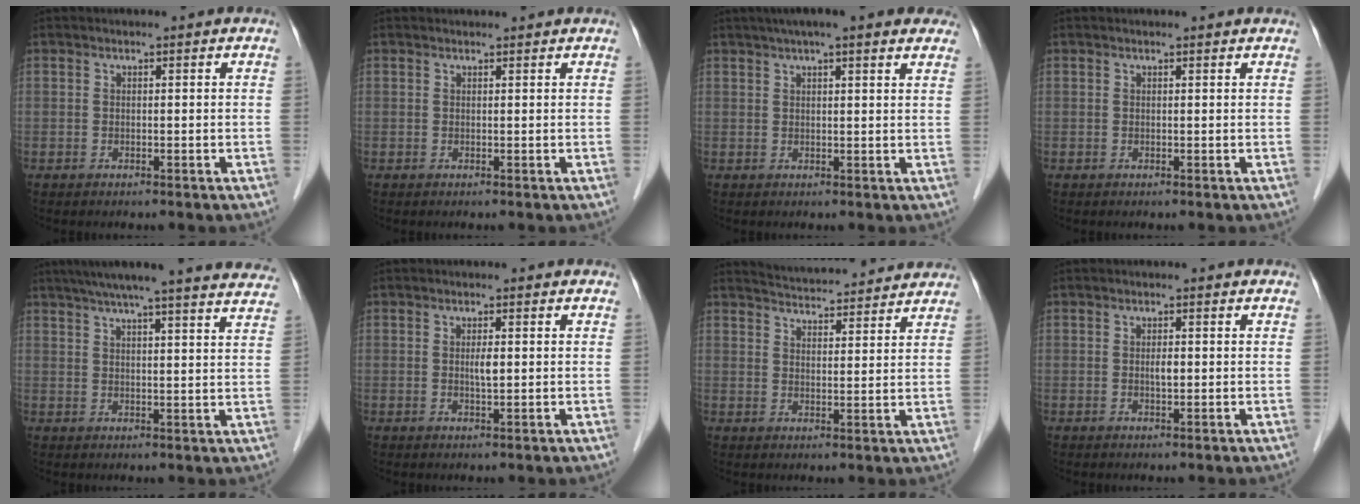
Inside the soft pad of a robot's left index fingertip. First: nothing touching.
{"total": 2.0, "force": [2.0, 0.2, 0.3], "torque": [-0.009, 0.017, 0.027]}
{"total": 11.6, "force": [9.1, 1.6, 6.9], "torque": [-0.097, 0.037, 0.114]}
{"total": 1.5, "force": [1.5, 0.1, 0.3], "torque": [-0.012, 0.007, 0.016]}
{"total": 24.8, "force": [22.2, 0.8, 11.0], "torque": [-0.170, -0.013, 0.269]}
{"total": 1.7, "force": [0.2, 0.3, 1.7], "torque": [-0.031, 0.000, 0.003]}
{"total": 13.7, "force": [13.1, 1.7, 3.6], "torque": [-0.052, 0.017, 0.170]}
{"total": 1.3, "force": [0.1, 0.4, 1.2], "torque": [-0.021, 0.001, 0.001]}